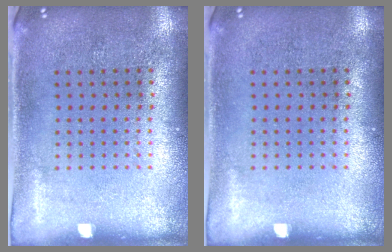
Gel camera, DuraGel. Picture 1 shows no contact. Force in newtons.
{"total": 0.0}